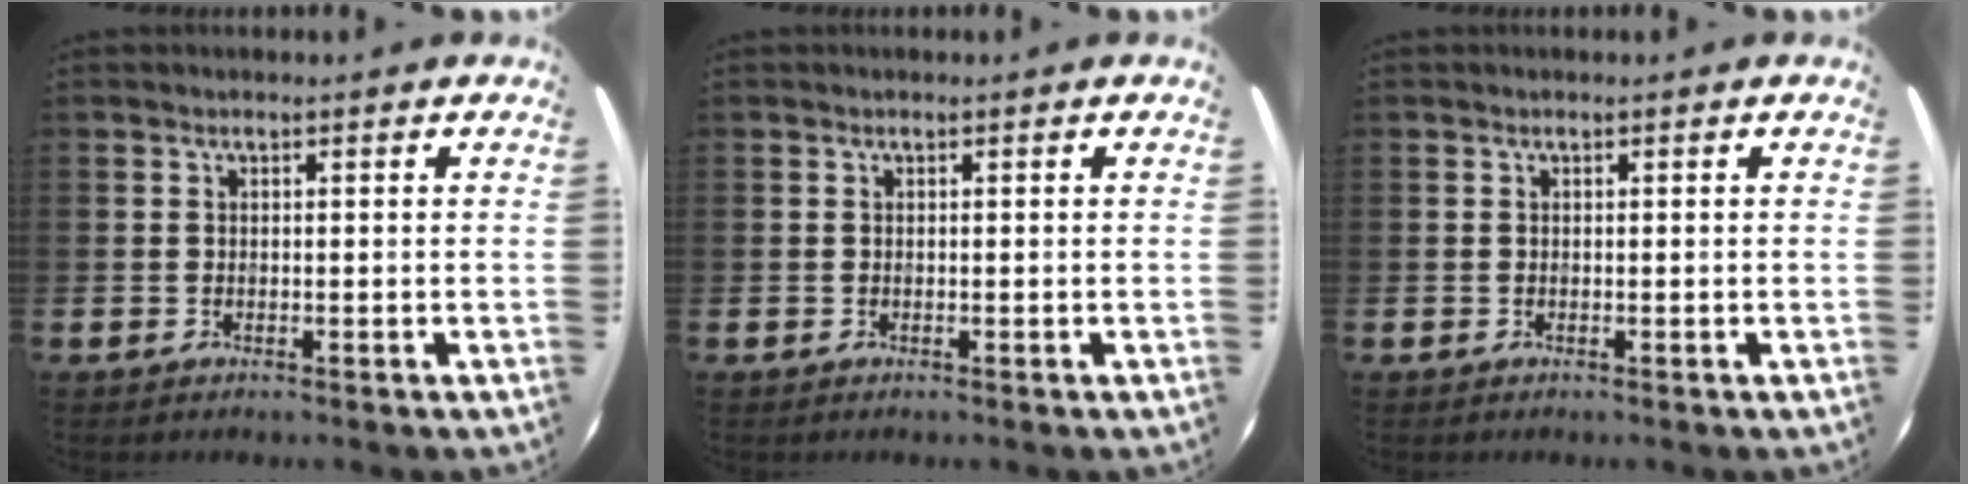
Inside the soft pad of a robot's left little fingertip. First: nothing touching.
{"total": 0.0}
{"total": 0.0}